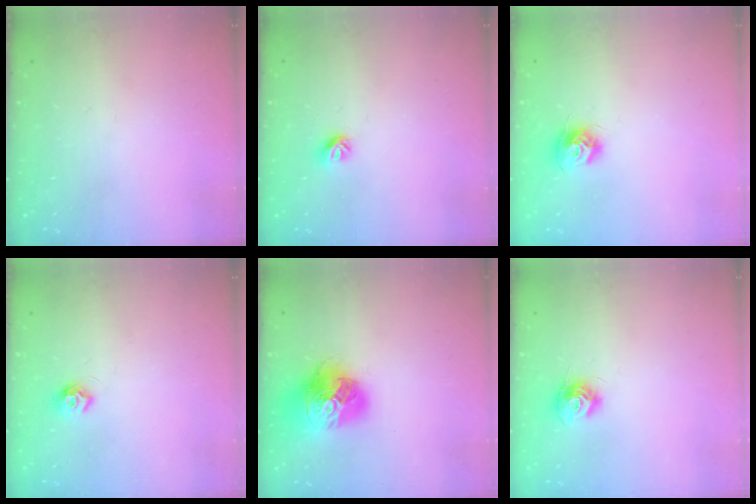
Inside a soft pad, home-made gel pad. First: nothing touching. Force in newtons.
{"total": 6.5, "press": 6.5, "slide": 0.7}
{"total": 9.7, "press": 9.7, "slide": 0.5}
{"total": 7.6, "press": 7.6, "slide": 0.6}
{"total": 16.7, "press": 16.6, "slide": 1.9}
{"total": 9.6, "press": 9.6, "slide": 0.4}